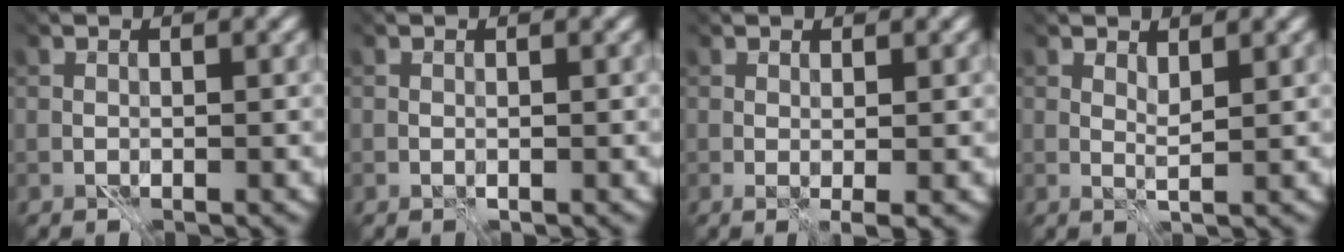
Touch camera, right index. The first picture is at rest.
{"total": 0.0}
{"total": 1.6, "force": [0.5, 0.2, 1.5], "torque": [-0.019, 0.000, 0.015]}
{"total": 1.7, "force": [1.4, -0.2, 0.9], "torque": [-0.016, 0.002, 0.025]}